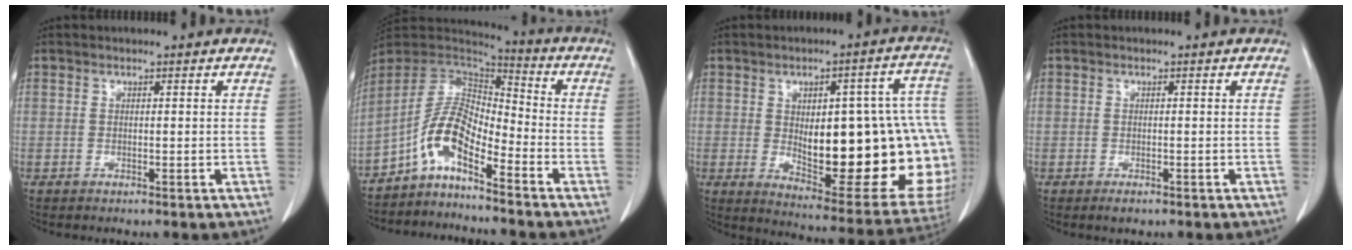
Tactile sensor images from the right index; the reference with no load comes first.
{"total": 8.8, "force": [-5.2, 2.7, 6.6], "torque": [-0.138, 0.025, -0.100]}
{"total": 27.3, "force": [-1.4, 8.6, 25.9], "torque": [-0.258, 0.028, 0.011]}
{"total": 1.2, "force": [-0.8, 0.6, 0.6], "torque": [-0.009, 0.000, -0.007]}